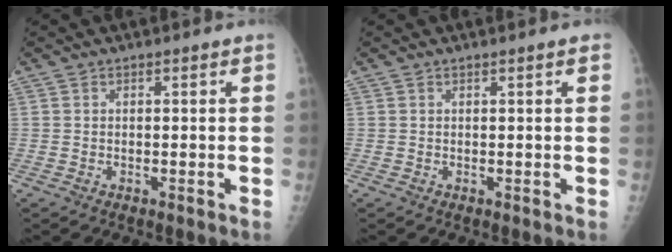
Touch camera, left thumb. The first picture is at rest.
{"total": 0.7, "force": [0.4, -0.1, 0.6], "torque": [-0.010, 0.000, 0.005]}